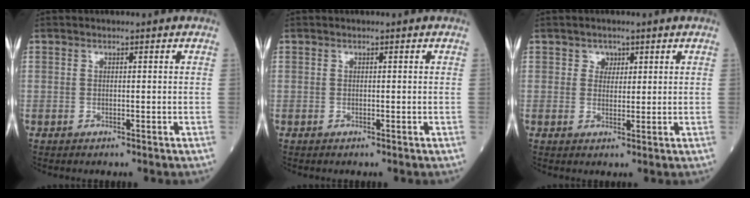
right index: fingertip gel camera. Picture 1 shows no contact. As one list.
[{"total": 0.0}, {"total": 2.1, "force": [1.1, 1.7, 0.7], "torque": [-0.010, 0.000, 0.017]}]